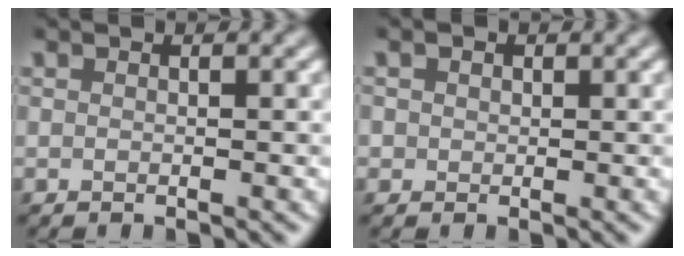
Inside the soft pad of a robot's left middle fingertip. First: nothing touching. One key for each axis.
{"total": 1.4, "fx": 0.5, "fy": 1.3, "fz": 0.4, "tx": 0.003, "ty": 0.008, "tz": -0.002}